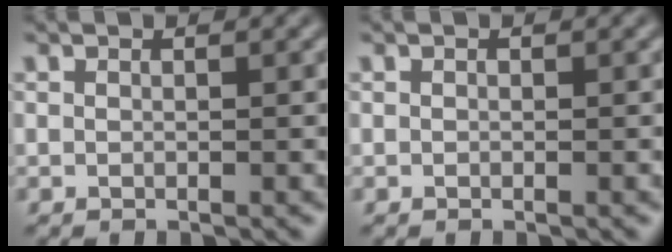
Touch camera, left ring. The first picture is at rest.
{"total": 0.0}